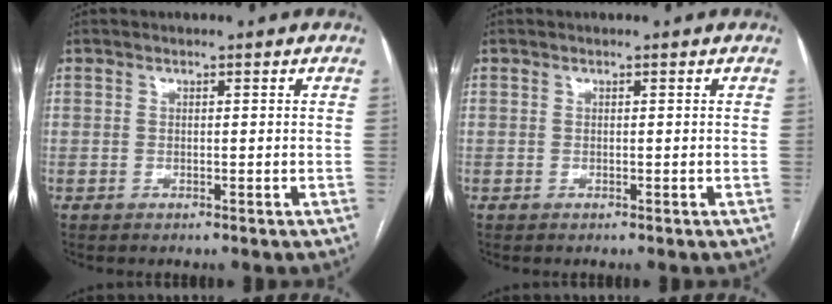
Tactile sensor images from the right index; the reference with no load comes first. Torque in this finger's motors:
{"motor_torque": [0.00, 0.00, 0.00, 0.00]}